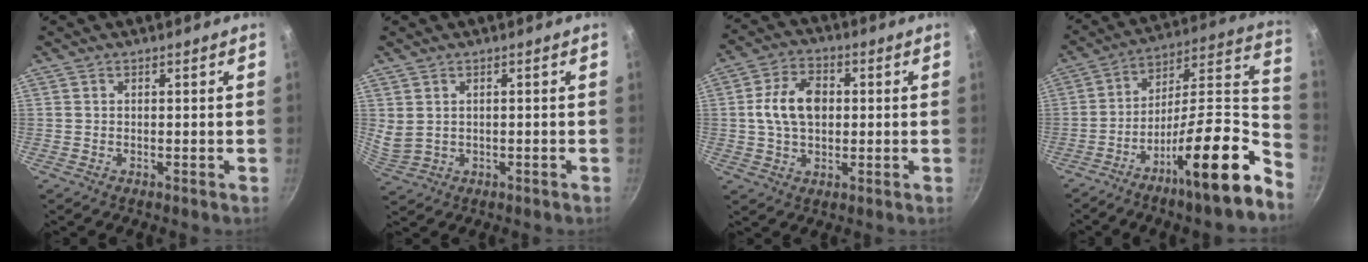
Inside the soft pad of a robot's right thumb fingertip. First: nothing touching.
{"total": 2.9, "force": [0.4, 2.0, 2.0], "torque": [-0.044, -0.002, 0.024]}
{"total": 10.1, "force": [0.8, 7.0, 7.2], "torque": [-0.112, 0.015, 0.008]}
{"total": 22.1, "force": [-12.3, 4.5, 17.8], "torque": [-0.223, 0.085, -0.217]}